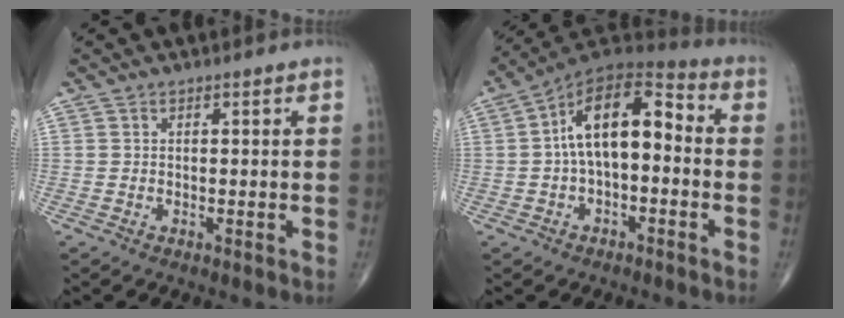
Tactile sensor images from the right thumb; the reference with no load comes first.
{"total": 14.4, "force": [0.0, 7.6, 12.3], "torque": [-0.180, 0.049, -0.016]}